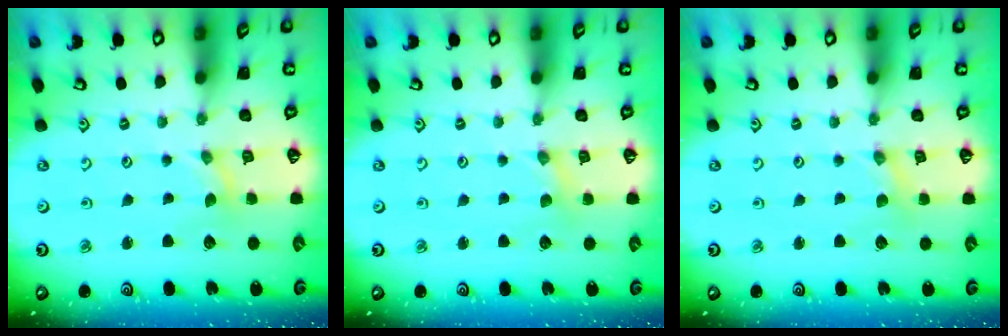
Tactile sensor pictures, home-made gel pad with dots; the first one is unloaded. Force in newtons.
{"total": 0.5, "press": 0.5, "slide": 0.1}
{"total": 0.6, "press": 0.5, "slide": 0.1}